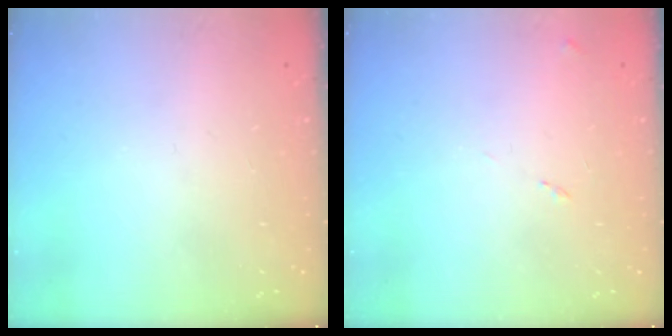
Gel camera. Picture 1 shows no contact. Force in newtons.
{"total": 7.6, "press": 7.5, "slide": 0.7}